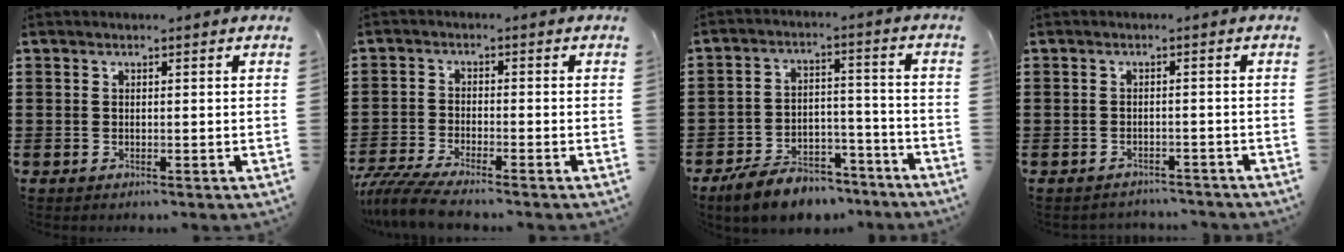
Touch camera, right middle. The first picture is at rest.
{"total": 4.9, "force": [-4.5, 0.1, 1.9], "torque": [-0.053, -0.016, -0.092]}
{"total": 7.4, "force": [-6.8, 2.3, 2.0], "torque": [-0.037, 0.025, -0.130]}
{"total": 1.7, "force": [-1.7, 0.2, -0.1], "torque": [-0.005, -0.001, -0.038]}